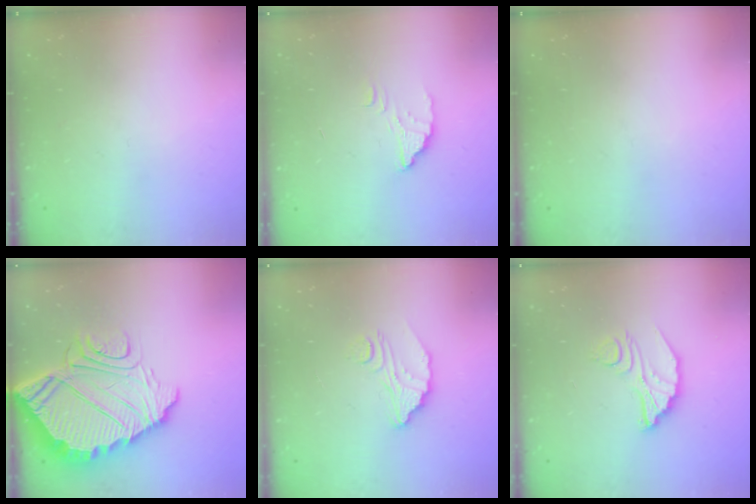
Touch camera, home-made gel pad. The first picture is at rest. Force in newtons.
{"total": 2.7, "press": 2.7, "slide": 0.1}
{"total": 0.0}
{"total": 16.6, "press": 16.5, "slide": 1.5}
{"total": 7.8, "press": 7.8, "slide": 0.6}
{"total": 6.9, "press": 6.9, "slide": 0.7}